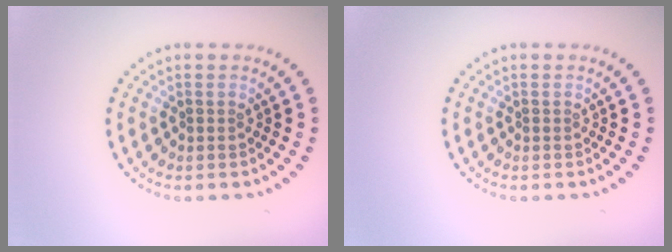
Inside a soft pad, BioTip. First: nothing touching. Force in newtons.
{"total": 0.0}